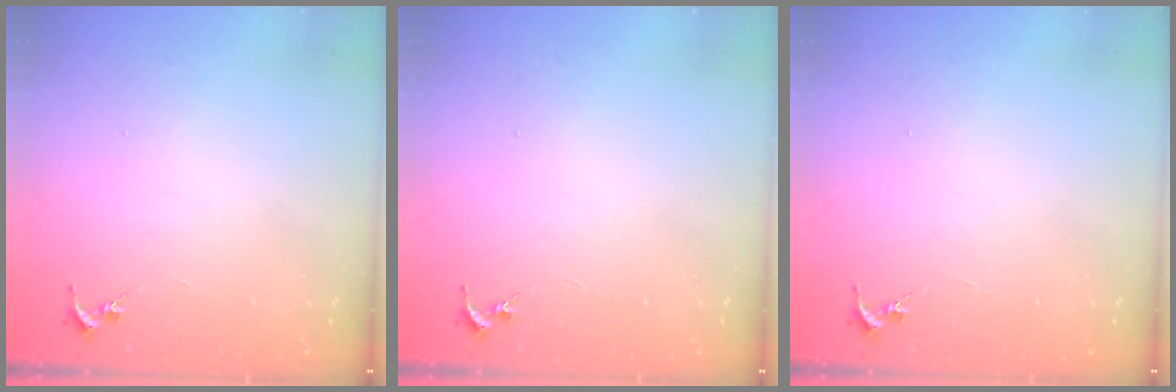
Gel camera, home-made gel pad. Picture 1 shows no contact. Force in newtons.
{"total": 0.0}
{"total": 0.0}